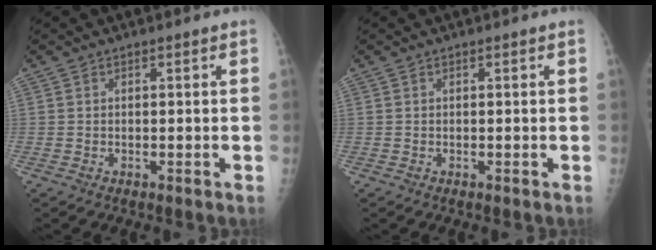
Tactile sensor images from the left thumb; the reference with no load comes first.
{"total": 0.0}